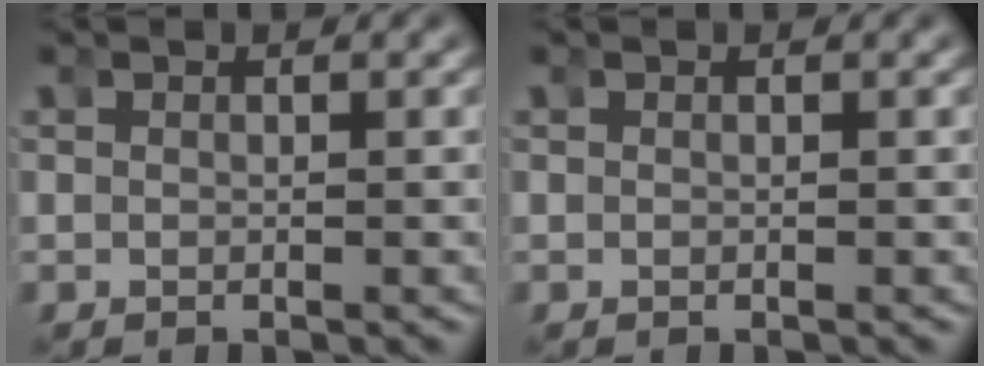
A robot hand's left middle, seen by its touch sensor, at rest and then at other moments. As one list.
[{"total": 0.0}]